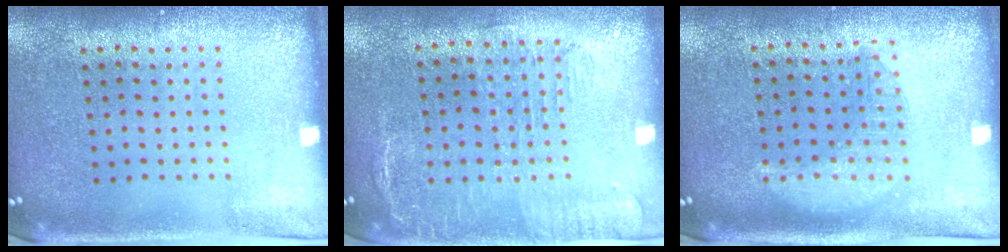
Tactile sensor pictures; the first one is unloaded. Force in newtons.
{"total": 1.8, "press": 1.5, "slide": 1.1}
{"total": 1.4, "press": 1.3, "slide": 0.5}